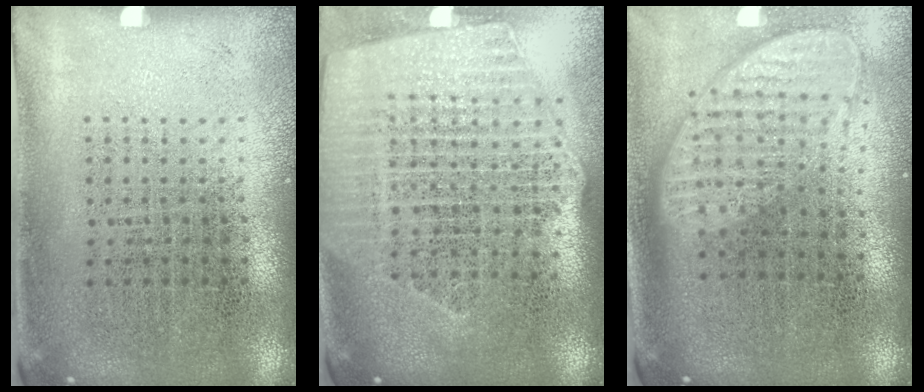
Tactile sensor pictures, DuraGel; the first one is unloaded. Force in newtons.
{"total": 2.4, "press": 2.2, "slide": 1.2}
{"total": 2.0, "press": 1.6, "slide": 1.2}